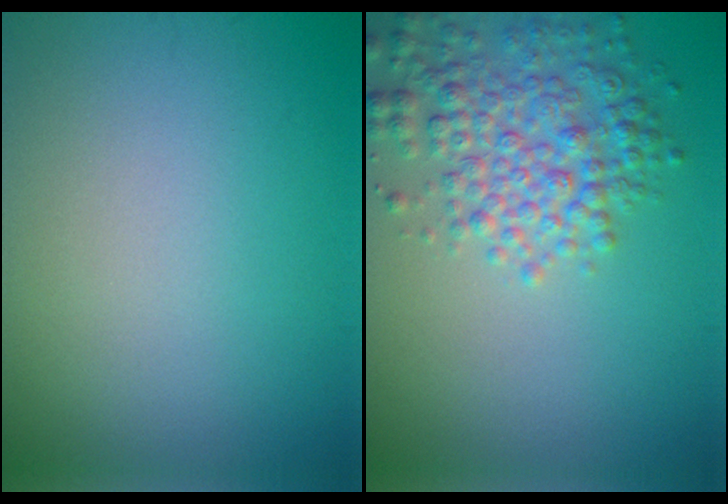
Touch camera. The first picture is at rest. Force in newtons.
{"total": 4.7, "press": 4.7, "slide": 0.2}